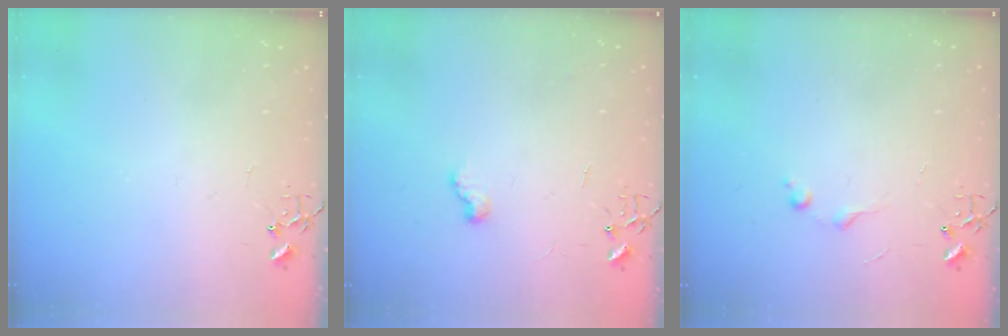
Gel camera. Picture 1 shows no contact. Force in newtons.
{"total": 6.4, "press": 6.3, "slide": 0.6}
{"total": 6.8, "press": 6.7, "slide": 0.8}